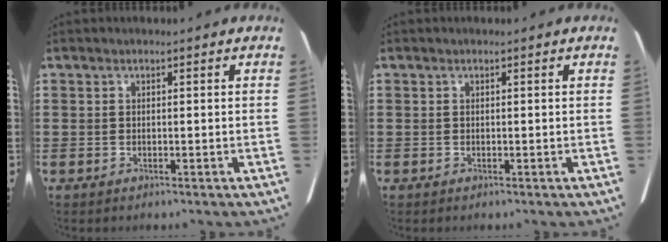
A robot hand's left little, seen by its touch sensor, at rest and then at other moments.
{"total": 0.0}